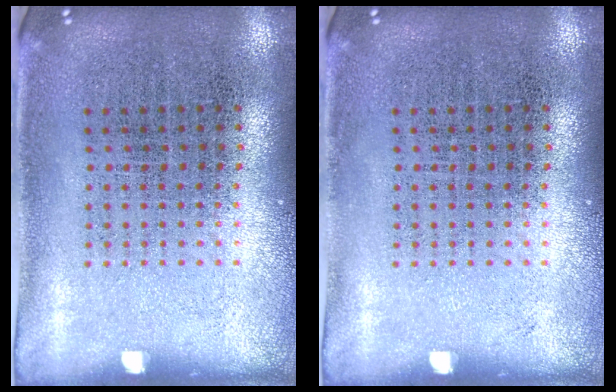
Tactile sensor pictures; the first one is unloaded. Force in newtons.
{"total": 0.0}